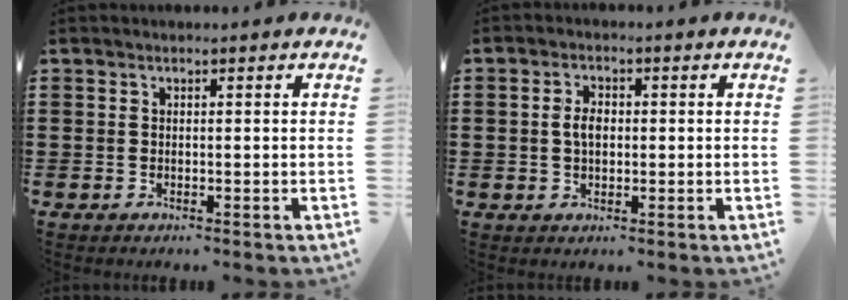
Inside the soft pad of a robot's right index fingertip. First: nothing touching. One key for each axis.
{"total": 3.2, "fx": 0.1, "fy": 1.9, "fz": 2.6, "tx": -0.053, "ty": 0.009, "tz": 0.000}